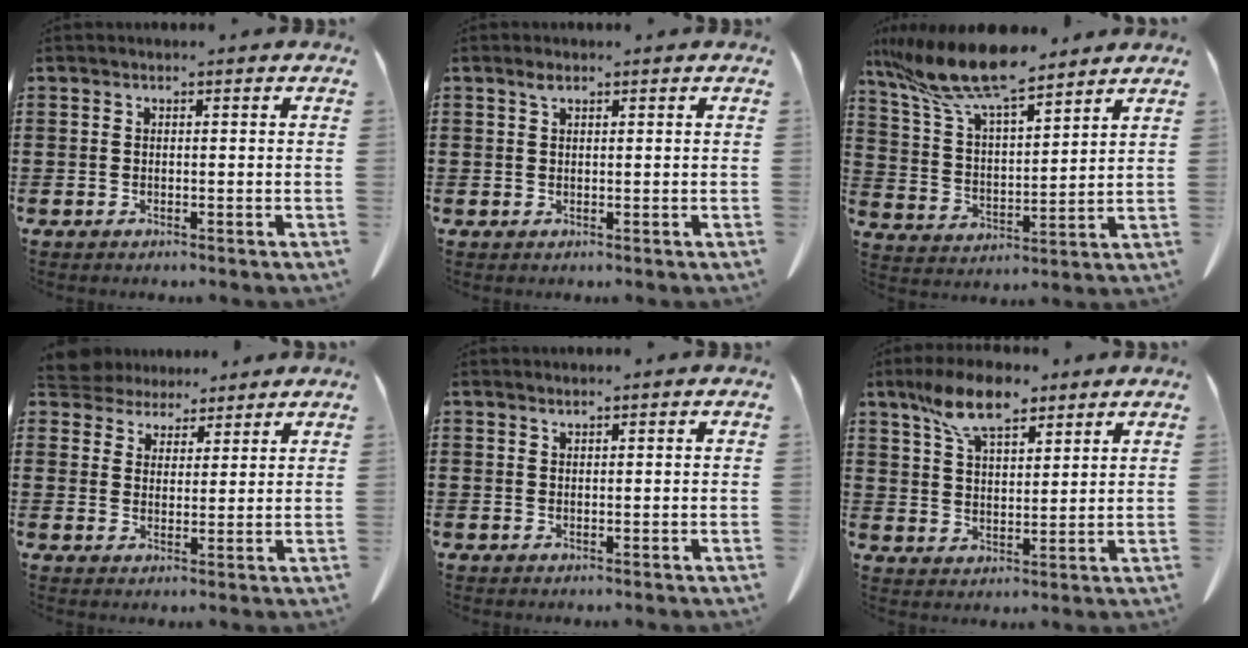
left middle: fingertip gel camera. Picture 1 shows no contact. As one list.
[{"total": 1.3, "force": [0.7, 0.5, 0.9], "torque": [-0.022, 0.000, 0.014]}, {"total": 12.1, "force": [9.8, 1.5, 6.8], "torque": [-0.170, -0.048, 0.172]}, {"total": 5.4, "force": [5.1, 1.8, 0.4], "torque": [-0.032, -0.014, 0.096]}, {"total": 0.8, "force": [0.7, 0.0, 0.3], "torque": [-0.009, -0.003, 0.015]}, {"total": 9.9, "force": [7.0, 3.7, 6.0], "torque": [-0.134, -0.003, 0.130]}]